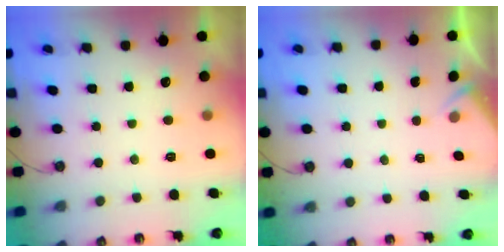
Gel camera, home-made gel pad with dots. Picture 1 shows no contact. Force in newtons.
{"total": 2.1, "press": 2.1, "slide": 0.4}